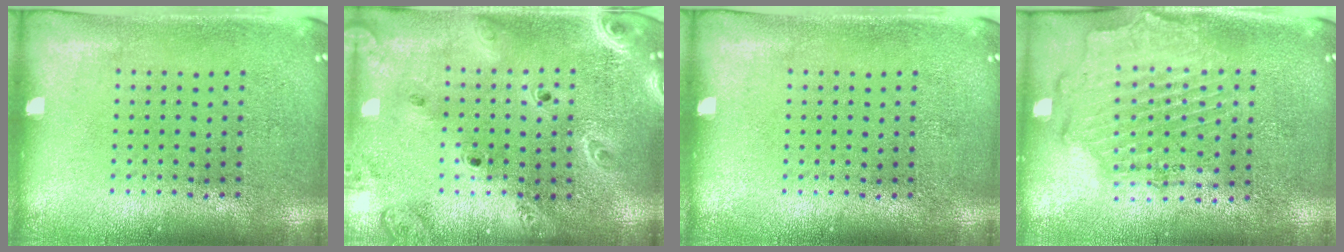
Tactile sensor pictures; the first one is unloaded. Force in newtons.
{"total": 2.5, "press": 2.2, "slide": 1.2}
{"total": 0.0}
{"total": 1.9, "press": 1.7, "slide": 0.9}